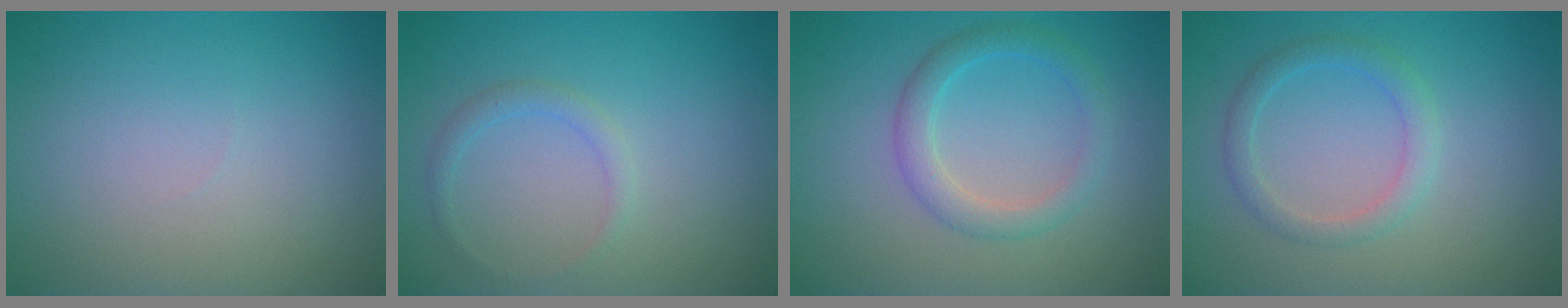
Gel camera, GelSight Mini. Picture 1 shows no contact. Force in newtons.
{"total": 1.2, "press": 1.2, "slide": 0.2}
{"total": 2.7, "press": 2.7, "slide": 0.1}
{"total": 2.1, "press": 2.1, "slide": 0.1}